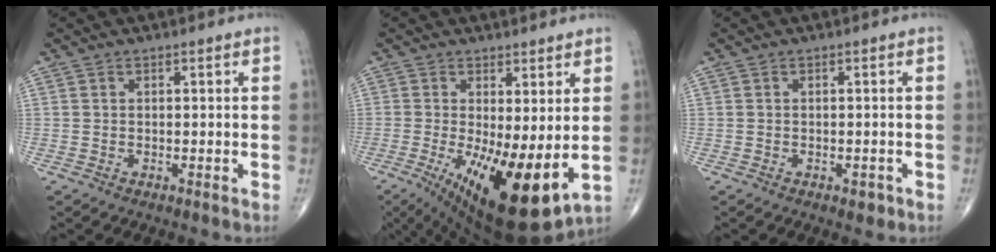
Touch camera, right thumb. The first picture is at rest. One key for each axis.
{"total": 15.3, "fx": -2.1, "fy": 5.1, "fz": 14.3, "tx": -0.236, "ty": -0.034, "tz": -0.013}
{"total": 1.5, "fx": -0.8, "fy": 0.8, "fz": 1.0, "tx": -0.008, "ty": 0.003, "tz": -0.009}